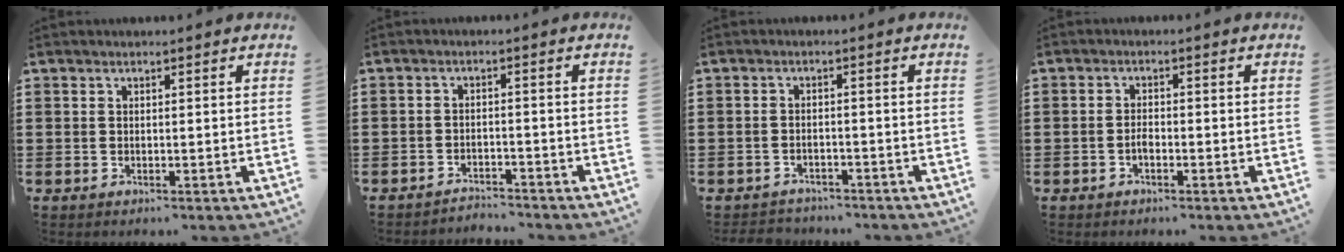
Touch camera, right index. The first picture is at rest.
{"total": 2.7, "force": [-2.7, 0.2, -0.1], "torque": [-0.006, 0.001, -0.060]}
{"total": 2.0, "force": [-1.9, 0.5, -0.1], "torque": [-0.006, 0.002, -0.043]}
{"total": 1.6, "force": [-0.9, 0.8, 1.1], "torque": [-0.023, 0.001, -0.016]}